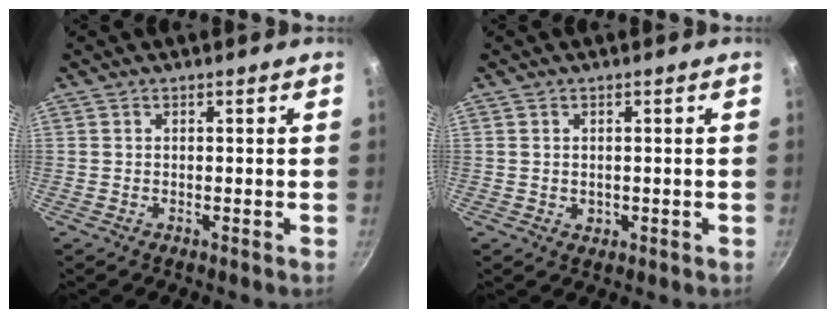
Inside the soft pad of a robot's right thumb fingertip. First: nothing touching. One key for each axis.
{"total": 1.4, "fx": -0.1, "fy": 1.2, "fz": 0.8, "tx": -0.008, "ty": -0.001, "tz": 0.000}